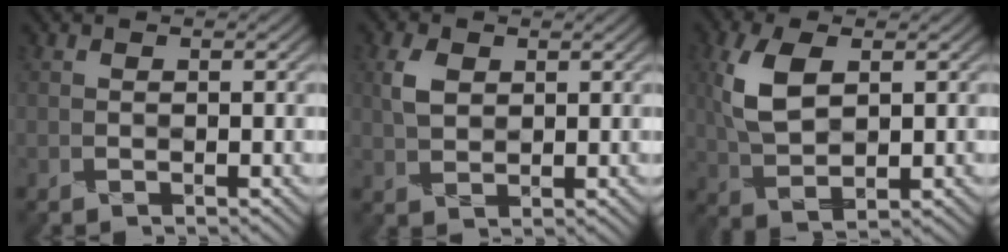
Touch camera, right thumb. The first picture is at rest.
{"total": 3.5, "force": [1.1, 2.3, 2.3], "torque": [-0.056, 0.004, 0.017]}
{"total": 7.9, "force": [1.4, 4.1, 6.6], "torque": [-0.154, 0.005, 0.022]}